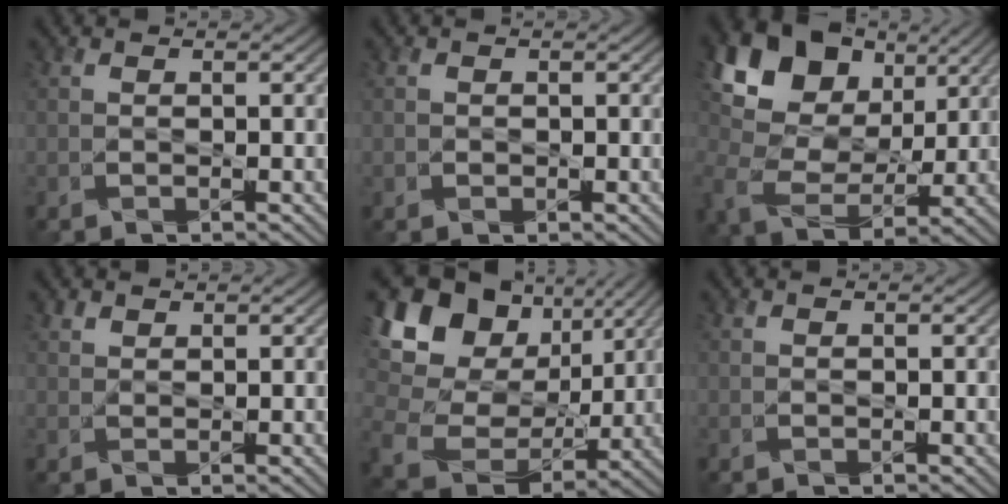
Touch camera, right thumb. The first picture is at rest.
{"total": 0.6, "force": [0.0, 0.6, 0.0], "torque": [-0.003, -0.004, 0.000]}
{"total": 15.9, "force": [7.8, 10.8, 8.7], "torque": [-0.244, 0.054, 0.136]}
{"total": 1.0, "force": [0.9, 0.5, 0.3], "torque": [-0.010, 0.001, 0.020]}
{"total": 16.7, "force": [5.4, 12.7, 9.3], "torque": [-0.236, 0.027, 0.116]}
{"total": 0.0}